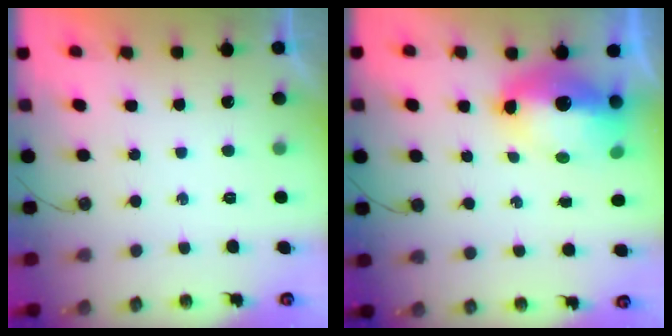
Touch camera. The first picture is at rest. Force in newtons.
{"total": 12.3, "press": 12.2, "slide": 1.3}